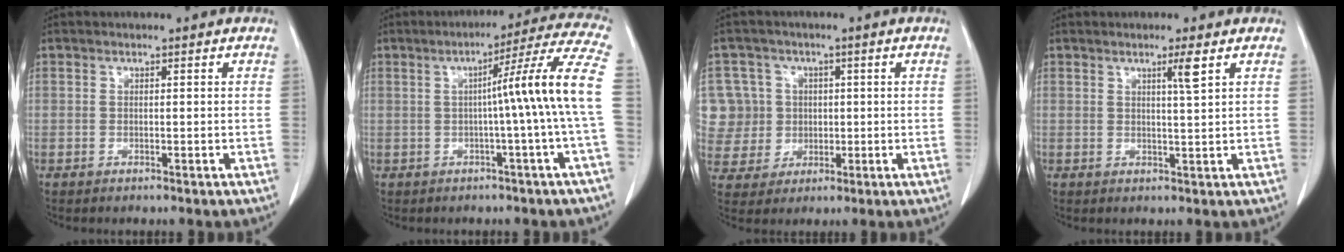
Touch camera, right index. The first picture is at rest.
{"total": 11.8, "force": [-0.4, -2.4, 11.6], "torque": [-0.145, 0.018, -0.009]}
{"total": 11.1, "force": [1.5, 10.9, 1.7], "torque": [-0.063, 0.043, 0.051]}
{"total": 2.5, "force": [1.3, -0.5, 2.1], "torque": [-0.039, -0.005, 0.024]}